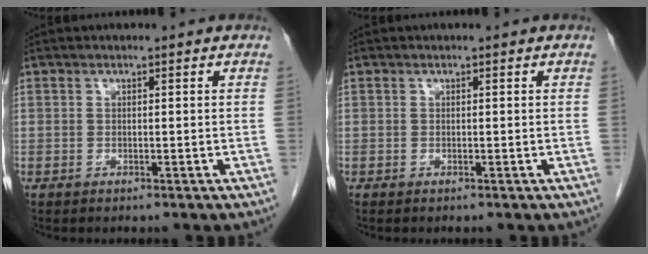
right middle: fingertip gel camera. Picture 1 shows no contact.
{"total": 0.0}